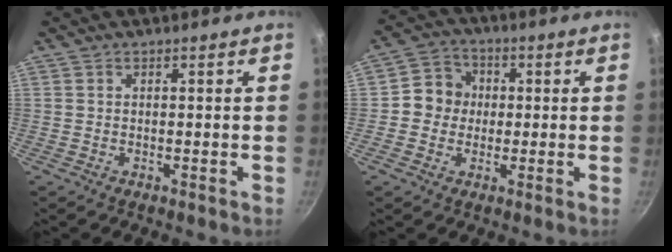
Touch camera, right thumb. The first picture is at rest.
{"total": 7.0, "force": [0.1, 6.5, 2.5], "torque": [-0.004, 0.016, -0.016]}